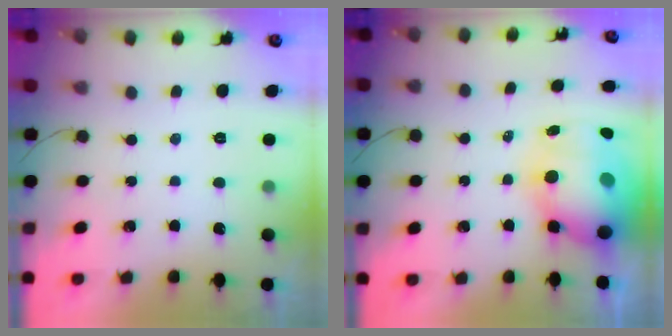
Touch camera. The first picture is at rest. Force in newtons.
{"total": 15.7, "press": 15.3, "slide": 3.8}